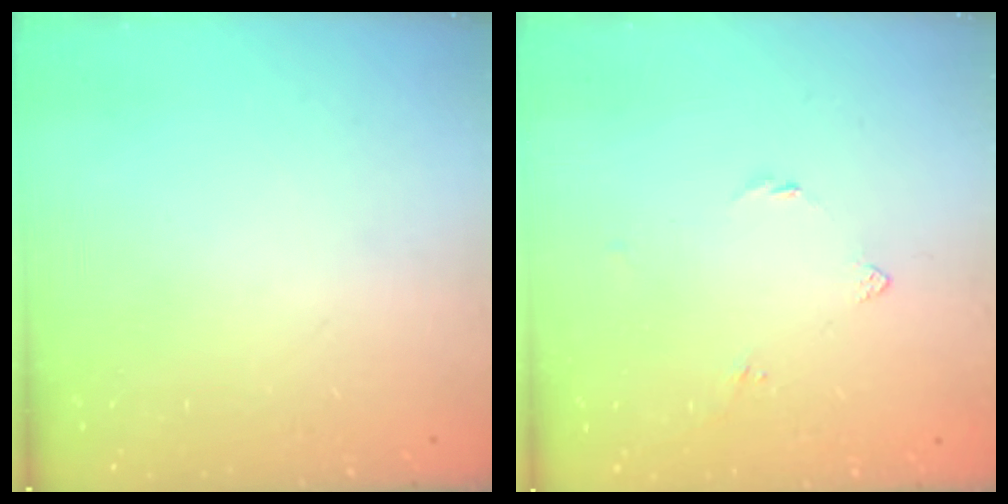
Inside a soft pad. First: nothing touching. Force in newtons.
{"total": 2.6, "press": 2.5, "slide": 0.7}